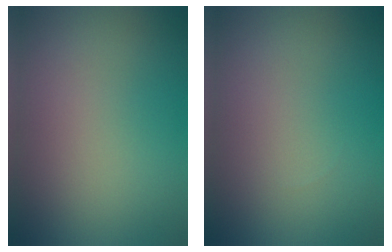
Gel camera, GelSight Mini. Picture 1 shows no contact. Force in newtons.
{"total": 0.0}